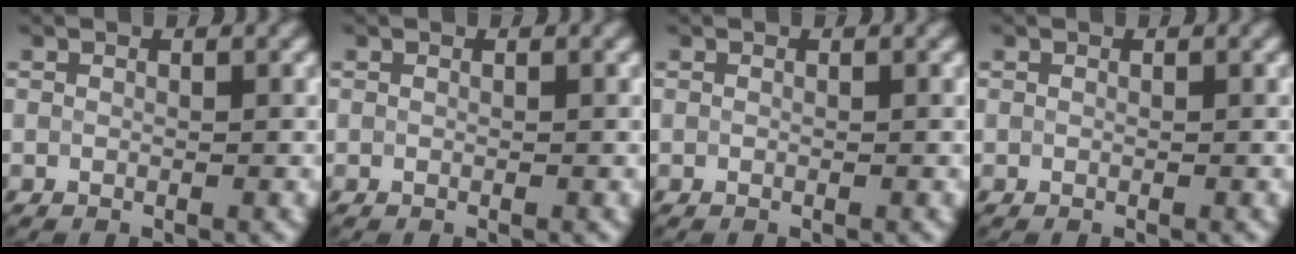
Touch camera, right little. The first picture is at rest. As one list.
[{"total": 0.0}, {"total": 0.0}, {"total": 0.0}]